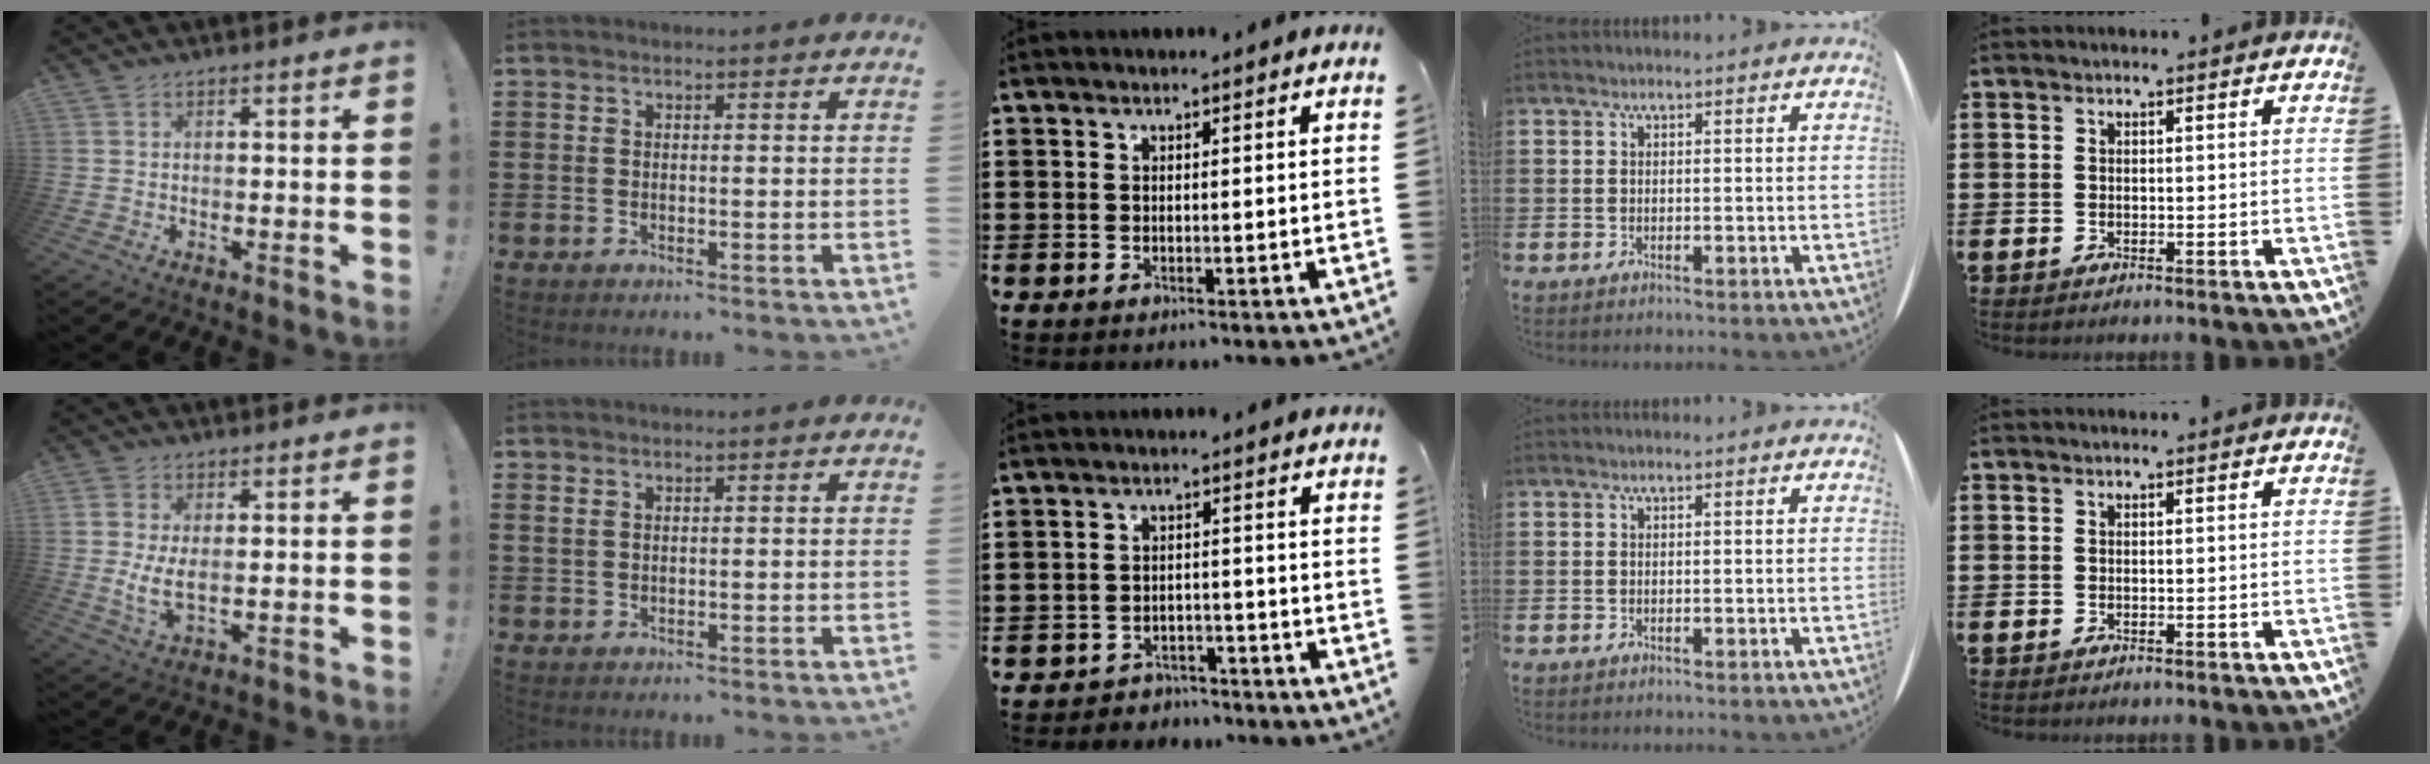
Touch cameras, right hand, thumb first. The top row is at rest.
{"thumb": {"total": 6.5, "force": [1.0, 3.2, 5.6], "torque": [-0.101, -0.016, 0.019]}, "index": {"total": 0.9, "force": [0.6, 0.5, 0.4], "torque": [-0.010, 0.003, 0.011]}, "middle": {"total": 2.8, "force": [-2.7, 0.6, -0.2], "torque": [-0.005, 0.001, -0.060]}}